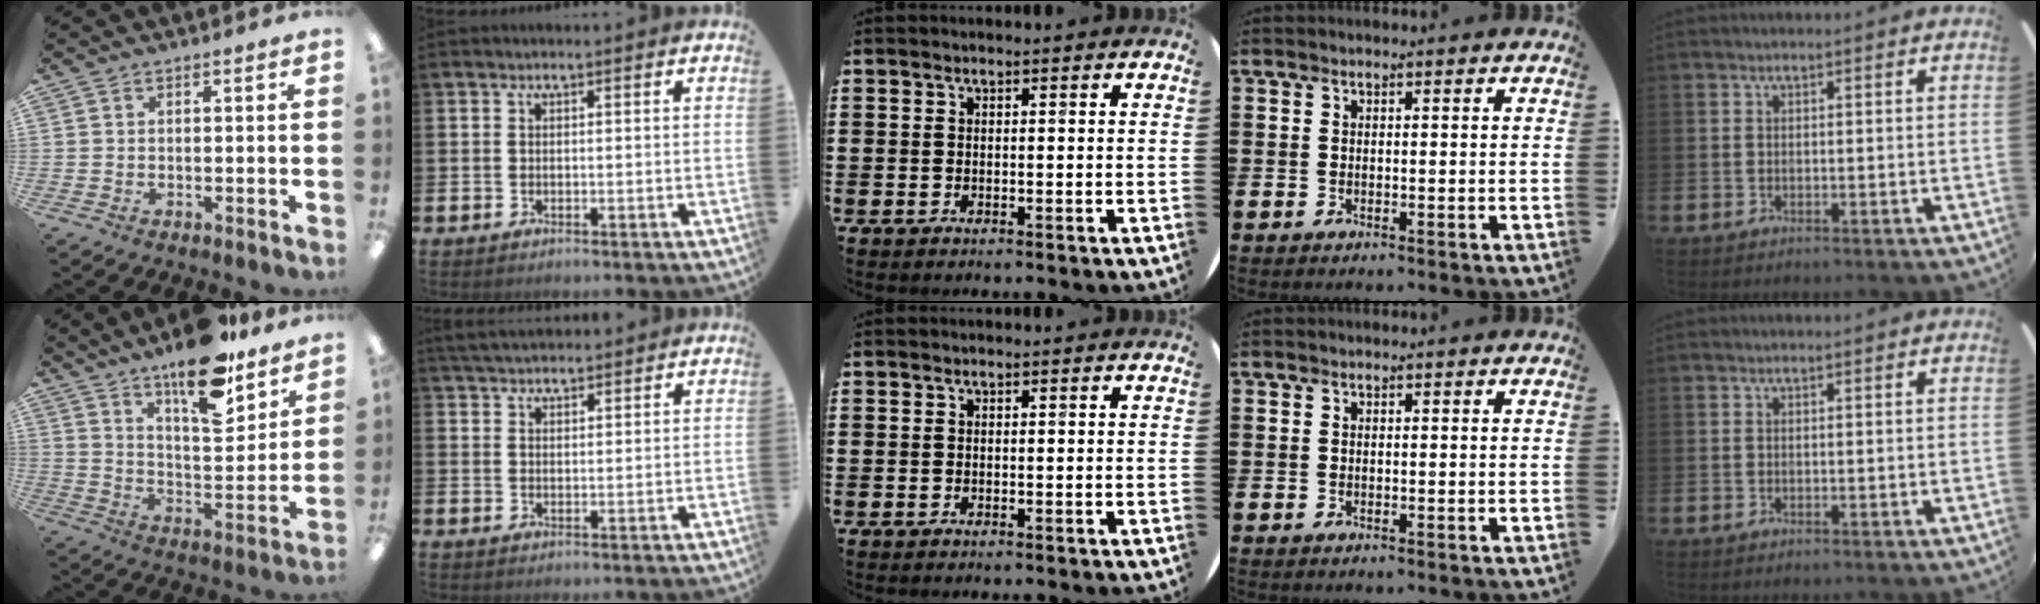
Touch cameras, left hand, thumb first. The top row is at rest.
{"thumb": {"total": 17.4, "force": [13.3, 5.7, 9.6], "torque": [-0.145, -0.089, 0.223]}, "index": {"total": 3.6, "force": [3.5, 0.7, 0.7], "torque": [-0.020, -0.012, 0.066]}}